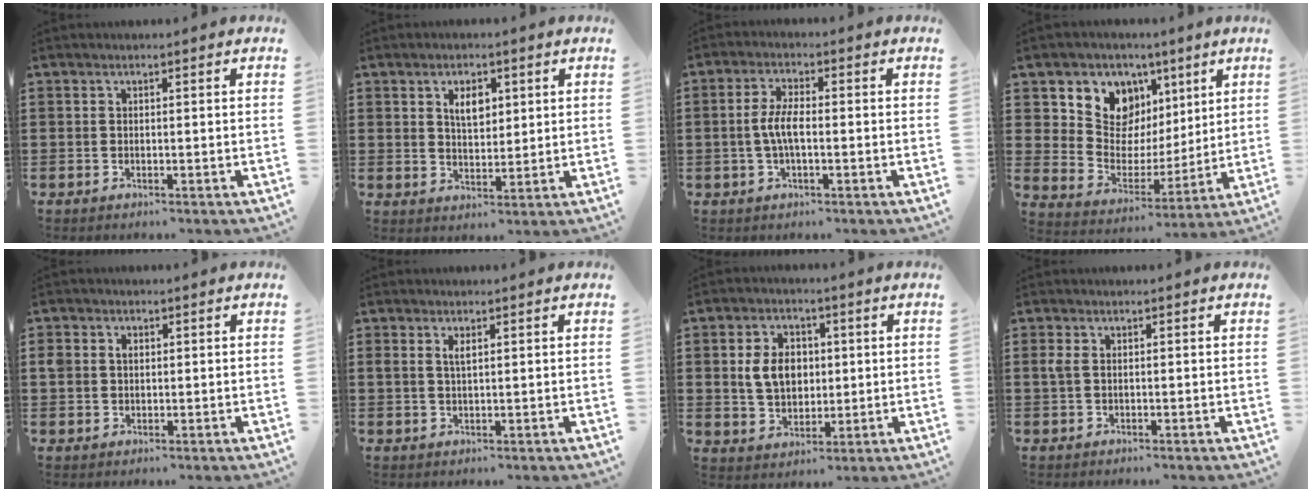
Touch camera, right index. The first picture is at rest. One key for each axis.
{"total": 4.2, "fx": 1.8, "fy": 2.4, "fz": 2.9, "tx": -0.051, "ty": 0.004, "tz": 0.027}
{"total": 4.4, "fx": -0.6, "fy": 1.5, "fz": 4.1, "tx": -0.096, "ty": -0.002, "tz": -0.019}
{"total": 9.2, "fx": 5.0, "fy": 7.2, "fz": 2.8, "tx": -0.092, "ty": -0.036, "tz": 0.093}
{"total": 1.9, "fx": 0.5, "fy": 1.6, "fz": 0.9, "tx": -0.023, "ty": 0.010, "tz": 0.009}
{"total": 1.8, "fx": 0.8, "fy": 0.7, "fz": 1.5, "tx": -0.031, "ty": 0.003, "tz": 0.012}
{"total": 6.8, "fx": 0.8, "fy": 5.0, "fz": 4.5, "tx": -0.106, "ty": 0.008, "tz": 0.007}
{"total": 1.6, "fx": 0.1, "fy": 0.8, "fz": 1.4, "tx": -0.045, "ty": -0.001, "tz": -0.004}